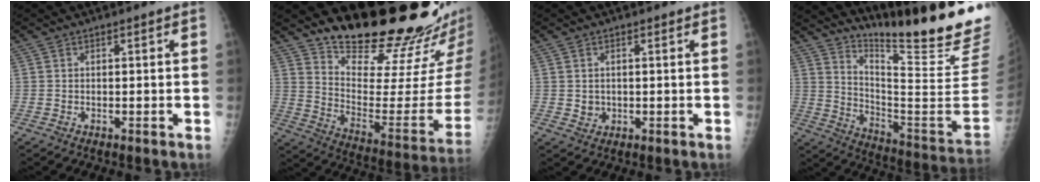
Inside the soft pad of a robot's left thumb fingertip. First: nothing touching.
{"total": 23.9, "force": [20.9, 4.9, 10.6], "torque": [-0.120, -0.171, 0.305]}
{"total": 2.1, "force": [0.3, 1.9, 0.7], "torque": [-0.005, -0.002, 0.012]}
{"total": 25.6, "force": [19.8, 2.0, 16.2], "torque": [-0.226, -0.160, 0.287]}